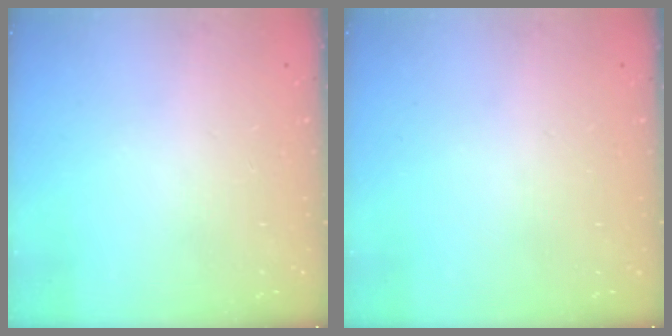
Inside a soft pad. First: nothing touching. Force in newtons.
{"total": 0.0}